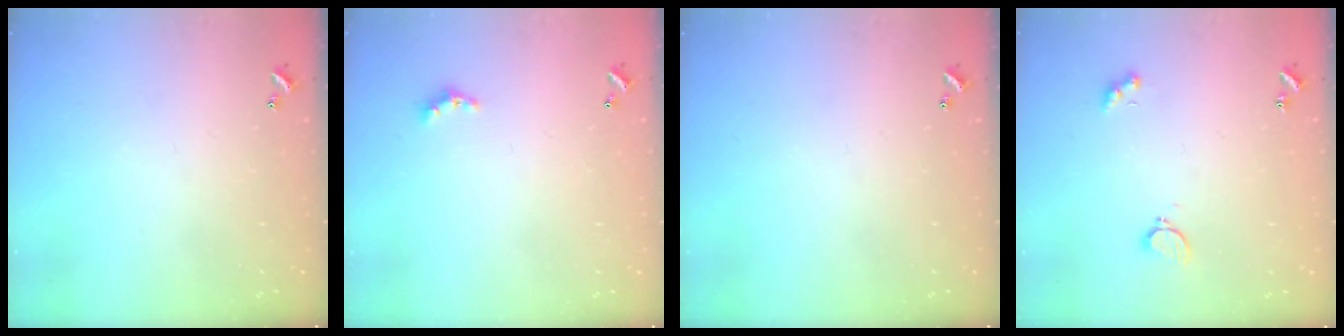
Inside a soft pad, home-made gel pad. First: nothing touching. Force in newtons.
{"total": 2.8, "press": 2.7, "slide": 0.6}
{"total": 0.0}
{"total": 4.0, "press": 3.9, "slide": 0.6}